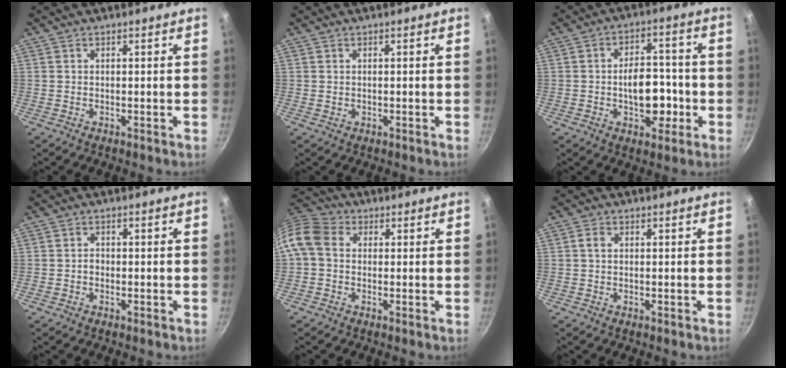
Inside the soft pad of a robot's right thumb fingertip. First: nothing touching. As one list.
[{"total": 0.0}, {"total": 10.6, "force": [-2.2, 6.5, 8.1], "torque": [-0.077, 0.024, -0.032]}, {"total": 1.1, "force": [-0.4, 0.9, 0.6], "torque": [-0.006, 0.005, -0.007]}, {"total": 9.2, "force": [0.4, 7.2, 5.6], "torque": [-0.116, 0.026, -0.010]}, {"total": 1.3, "force": [0.2, 1.0, 0.9], "torque": [-0.018, 0.005, 0.001]}]